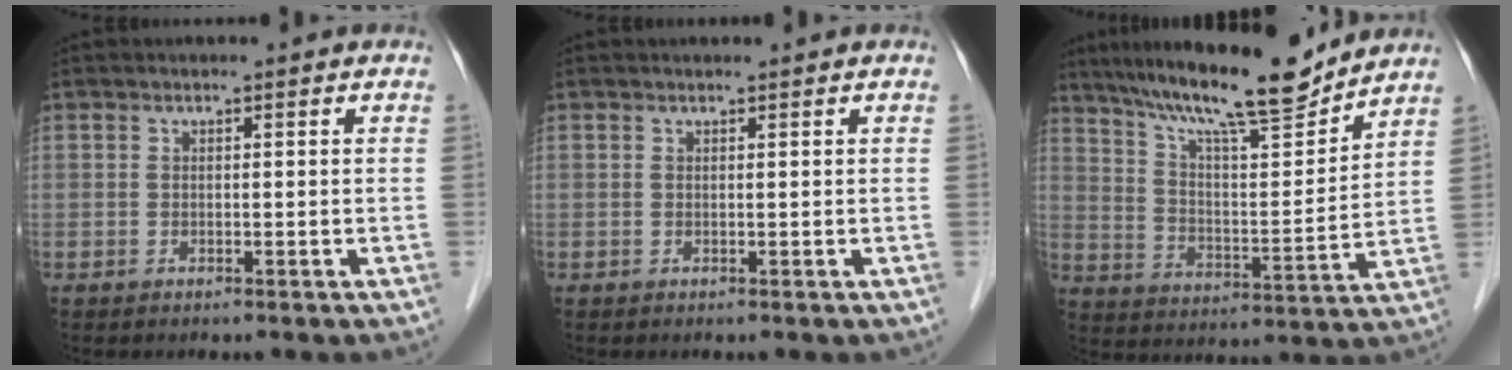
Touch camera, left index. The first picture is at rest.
{"total": 0.8, "force": [0.7, -0.1, 0.1], "torque": [-0.006, 0.002, 0.014]}
{"total": 17.0, "force": [14.8, 1.4, 8.3], "torque": [-0.142, 0.002, 0.244]}